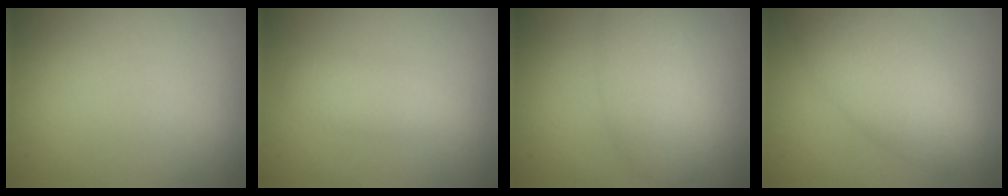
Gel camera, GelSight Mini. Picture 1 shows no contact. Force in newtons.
{"total": 1.8, "press": 1.8, "slide": 0.0}
{"total": 5.1, "press": 5.1, "slide": 0.1}
{"total": 6.4, "press": 6.4, "slide": 0.2}